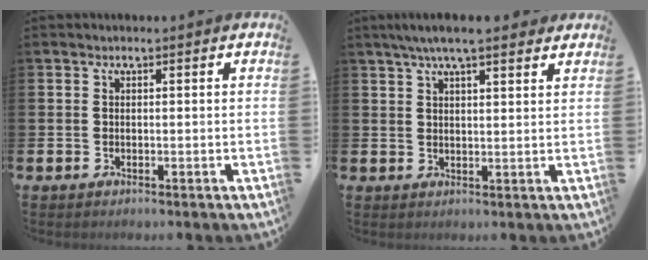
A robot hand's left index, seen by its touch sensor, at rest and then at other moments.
{"total": 5.8, "force": [4.9, 0.9, 2.9], "torque": [-0.060, -0.010, 0.086]}